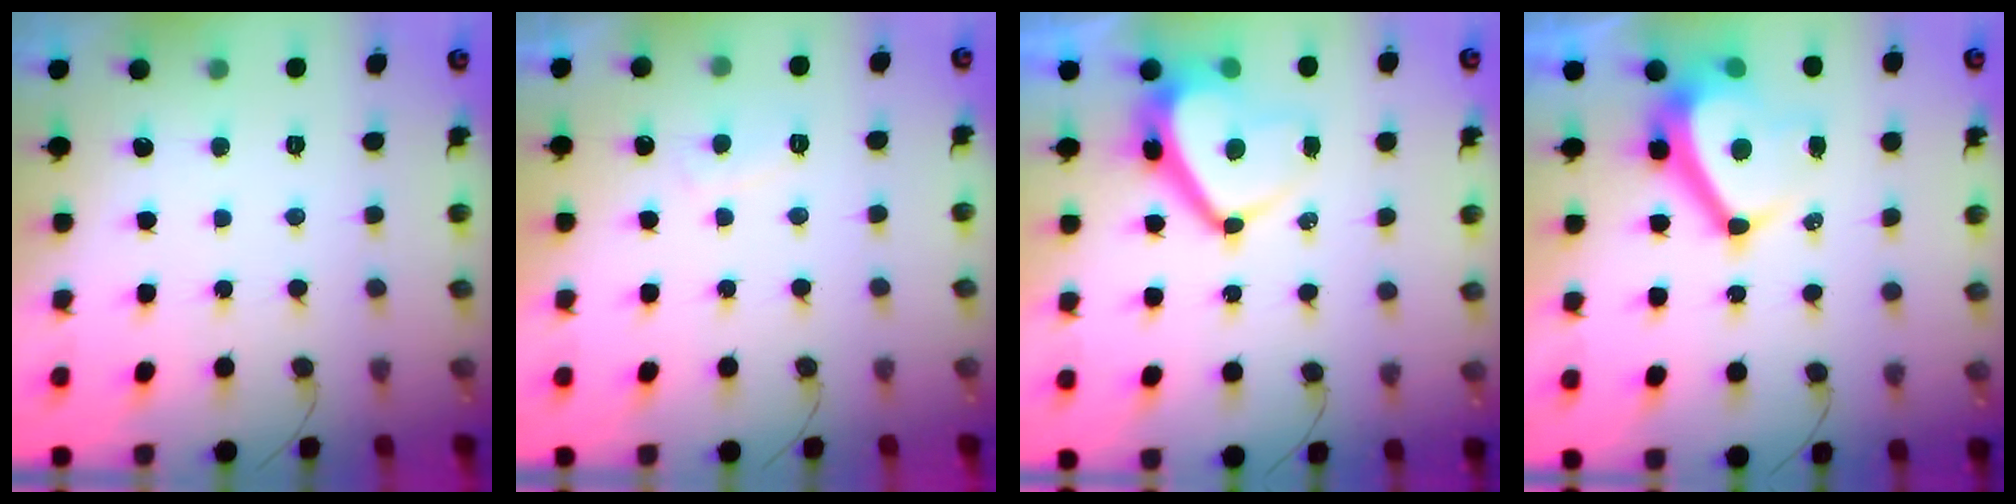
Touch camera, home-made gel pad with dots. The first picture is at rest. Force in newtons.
{"total": 2.9, "press": 2.8, "slide": 0.8}
{"total": 9.8, "press": 9.7, "slide": 1.3}
{"total": 10.4, "press": 9.9, "slide": 3.2}